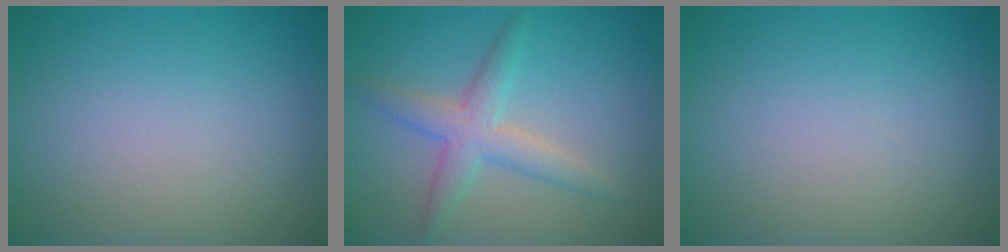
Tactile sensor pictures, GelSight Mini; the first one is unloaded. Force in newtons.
{"total": 3.5, "press": 3.5, "slide": 0.1}
{"total": 0.0}